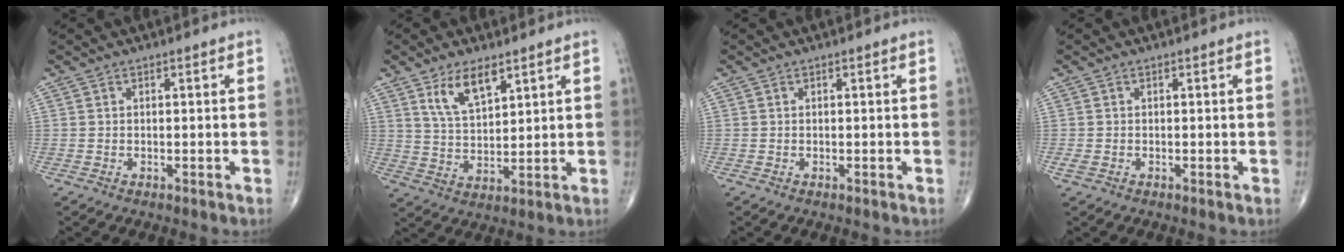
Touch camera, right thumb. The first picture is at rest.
{"total": 8.0, "force": [4.7, 3.4, 5.4], "torque": [-0.088, -0.028, 0.095]}
{"total": 0.0}
{"total": 1.2, "force": [-0.3, 0.9, 0.8], "torque": [-0.019, -0.004, -0.005]}